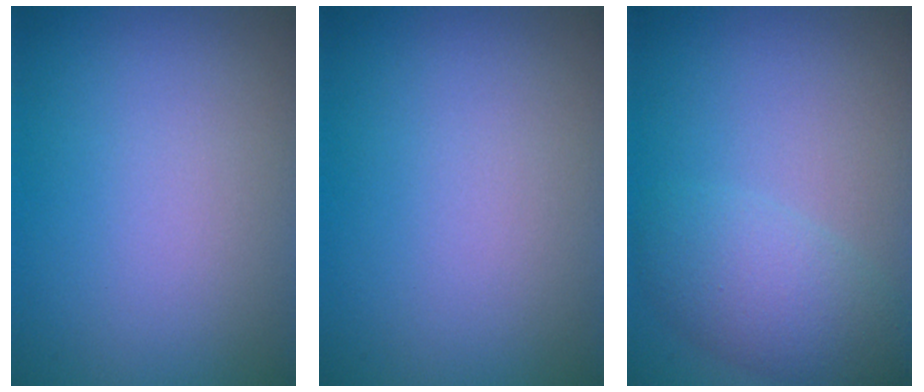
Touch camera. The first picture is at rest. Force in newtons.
{"total": 0.0}
{"total": 3.0, "press": 3.0, "slide": 0.3}